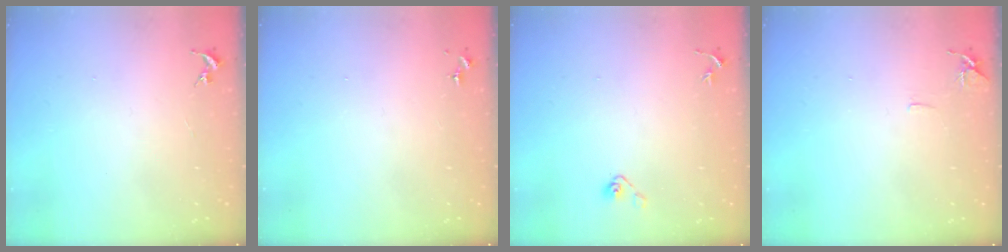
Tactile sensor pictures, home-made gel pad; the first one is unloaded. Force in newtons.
{"total": 0.0}
{"total": 4.1, "press": 3.7, "slide": 1.7}
{"total": 6.5, "press": 6.4, "slide": 0.7}